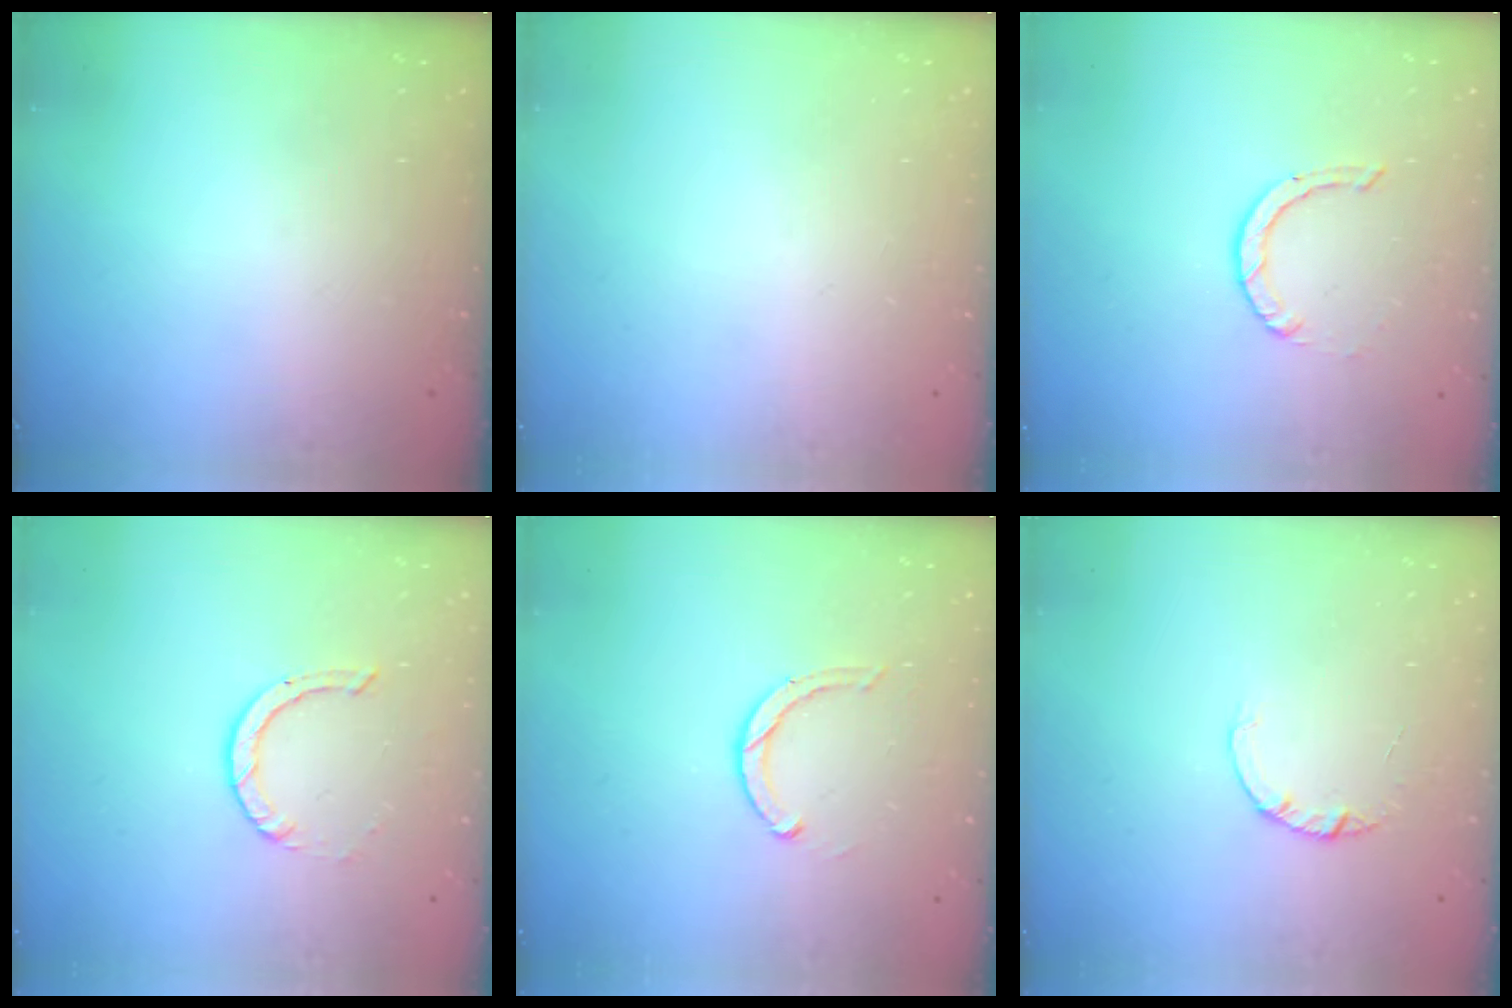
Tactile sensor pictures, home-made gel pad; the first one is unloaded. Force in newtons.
{"total": 0.0}
{"total": 0.9, "press": 0.9, "slide": 0.1}
{"total": 2.2, "press": 2.2, "slide": 0.2}
{"total": 3.0, "press": 2.9, "slide": 0.5}
{"total": 1.4, "press": 1.4, "slide": 0.2}